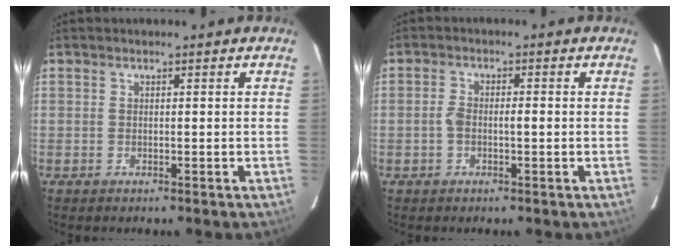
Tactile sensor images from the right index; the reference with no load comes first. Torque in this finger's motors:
{"motor_torque": [0.58, 0.03, 0.31, 0.07]}